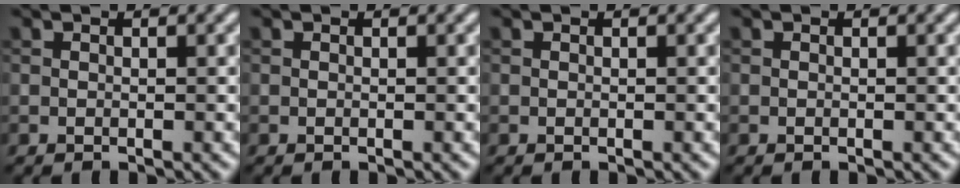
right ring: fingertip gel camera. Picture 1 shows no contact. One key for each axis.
{"total": 0.0}
{"total": 0.0}
{"total": 0.0}